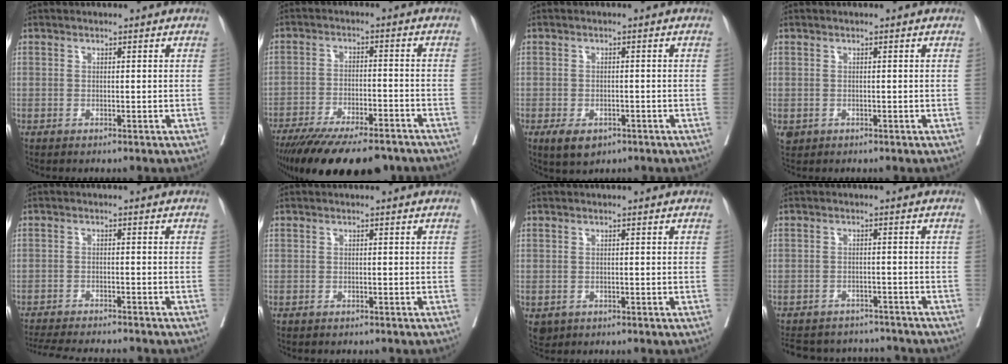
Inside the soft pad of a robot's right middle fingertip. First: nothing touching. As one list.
[{"total": 20.0, "force": [-16.4, 4.2, 10.5], "torque": [-0.169, -0.030, -0.242]}, {"total": 4.9, "force": [-3.1, 2.4, 2.9], "torque": [-0.049, -0.007, -0.048]}, {"total": 1.2, "force": [-0.3, 1.1, 0.4], "torque": [-0.010, 0.002, 0.003]}, {"total": 14.5, "force": [-13.2, 1.5, 5.8], "torque": [-0.115, -0.029, -0.185]}, {"total": 2.2, "force": [-2.0, 0.4, 1.0], "torque": [-0.019, -0.003, -0.024]}, {"total": 1.8, "force": [-0.8, 1.5, 0.6], "torque": [-0.010, 0.000, -0.004]}, {"total": 15.4, "force": [-14.1, 4.6, 3.9], "torque": [-0.105, 0.006, -0.181]}]